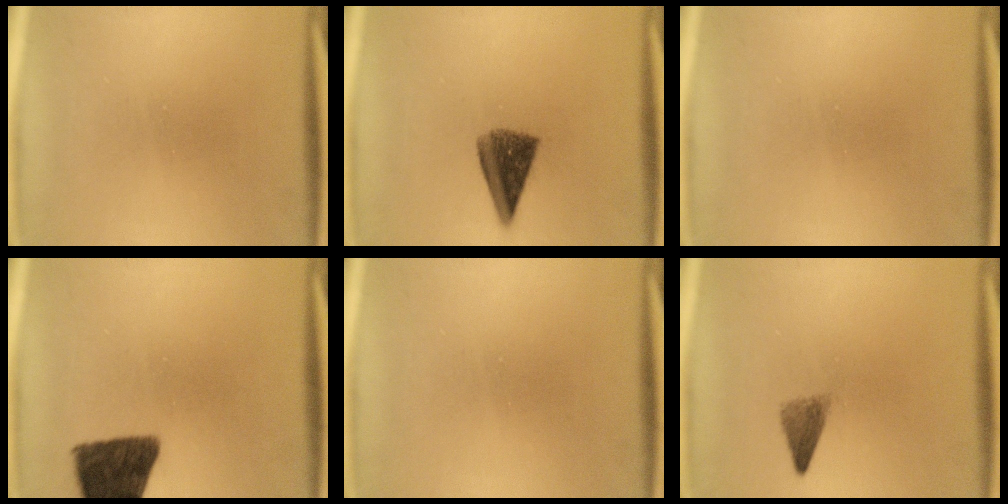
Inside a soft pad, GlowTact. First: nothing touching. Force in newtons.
{"total": 7.2}
{"total": 0.0}
{"total": 12.5}
{"total": 0.0}
{"total": 2.5}